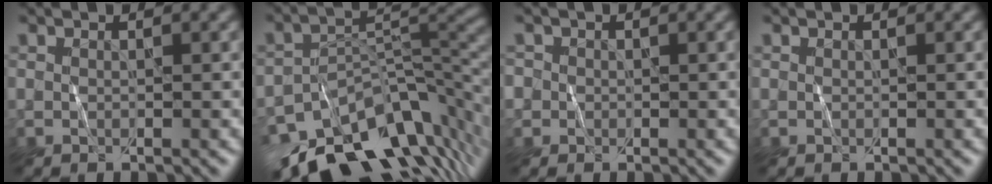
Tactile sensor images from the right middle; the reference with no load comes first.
{"total": 12.2, "force": [-8.1, 5.7, 7.1], "torque": [-0.110, 0.002, -0.142]}
{"total": 1.2, "force": [-0.3, 1.1, -0.2], "torque": [0.011, 0.000, -0.002]}
{"total": 0.0}